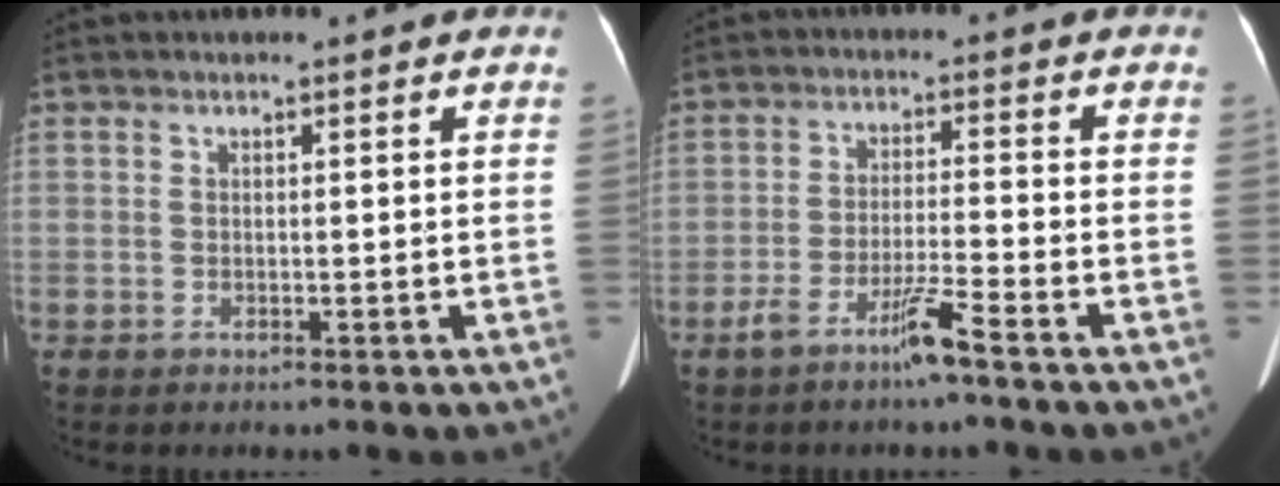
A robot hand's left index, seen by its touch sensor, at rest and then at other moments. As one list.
[{"total": 5.3, "force": [-3.8, -0.6, 3.6], "torque": [-0.074, -0.009, -0.075]}]